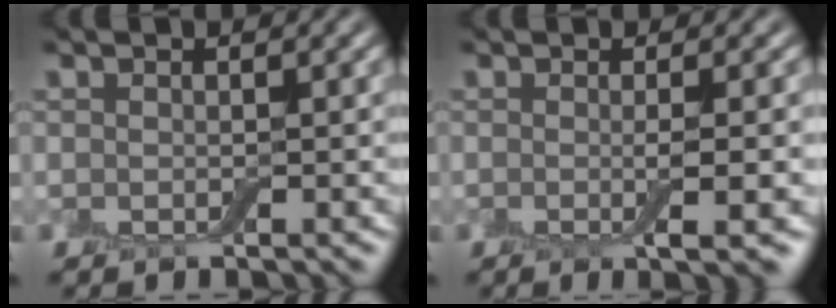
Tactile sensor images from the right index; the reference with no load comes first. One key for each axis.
{"total": 3.5, "fx": -0.4, "fy": 0.8, "fz": 3.3, "tx": -0.044, "ty": -0.004, "tz": -0.007}